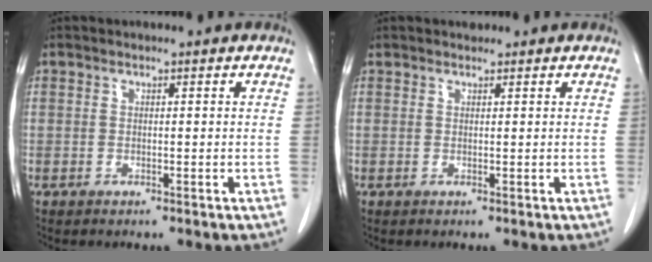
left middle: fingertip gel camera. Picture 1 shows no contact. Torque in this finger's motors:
{"motor_torque": [-0.09, 0.09, -0.11, -0.01]}